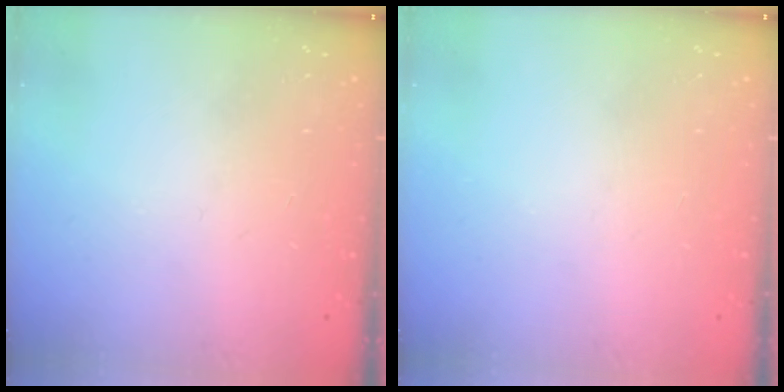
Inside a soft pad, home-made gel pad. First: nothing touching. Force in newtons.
{"total": 0.0}